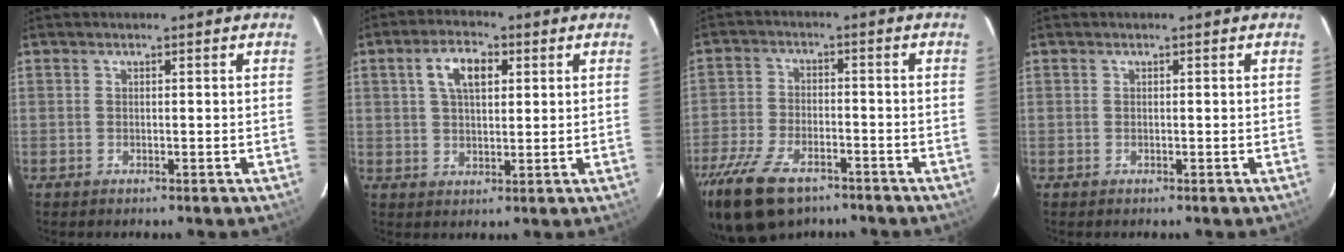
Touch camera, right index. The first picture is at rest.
{"total": 6.6, "force": [2.3, 3.4, 5.2], "torque": [-0.094, 0.016, 0.043]}
{"total": 15.1, "force": [-10.5, 7.2, 8.1], "torque": [-0.194, -0.028, -0.190]}
{"total": 0.0}